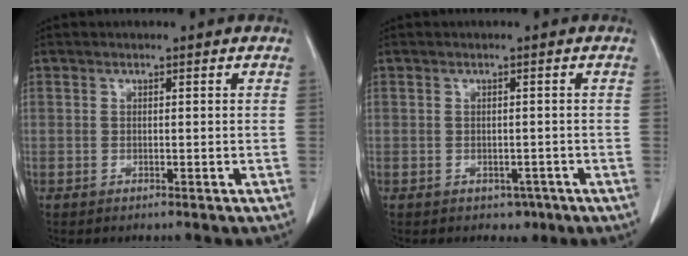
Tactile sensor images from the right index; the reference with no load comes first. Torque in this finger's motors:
{"motor_torque": [0.23, -0.15, -0.02, 0.01]}